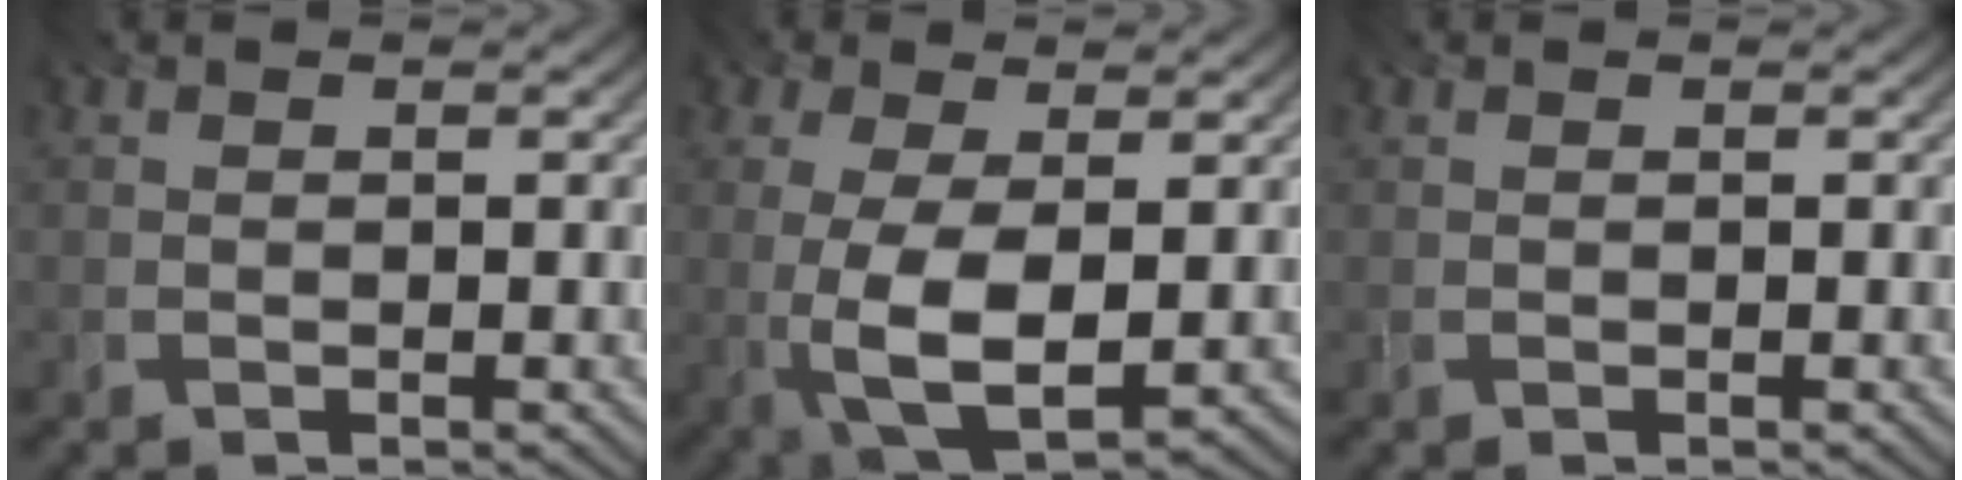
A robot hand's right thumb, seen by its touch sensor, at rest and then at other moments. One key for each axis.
{"total": 8.4, "fx": -0.4, "fy": 4.3, "fz": 7.3, "tx": -0.160, "ty": -0.007, "tz": -0.016}
{"total": 0.0}